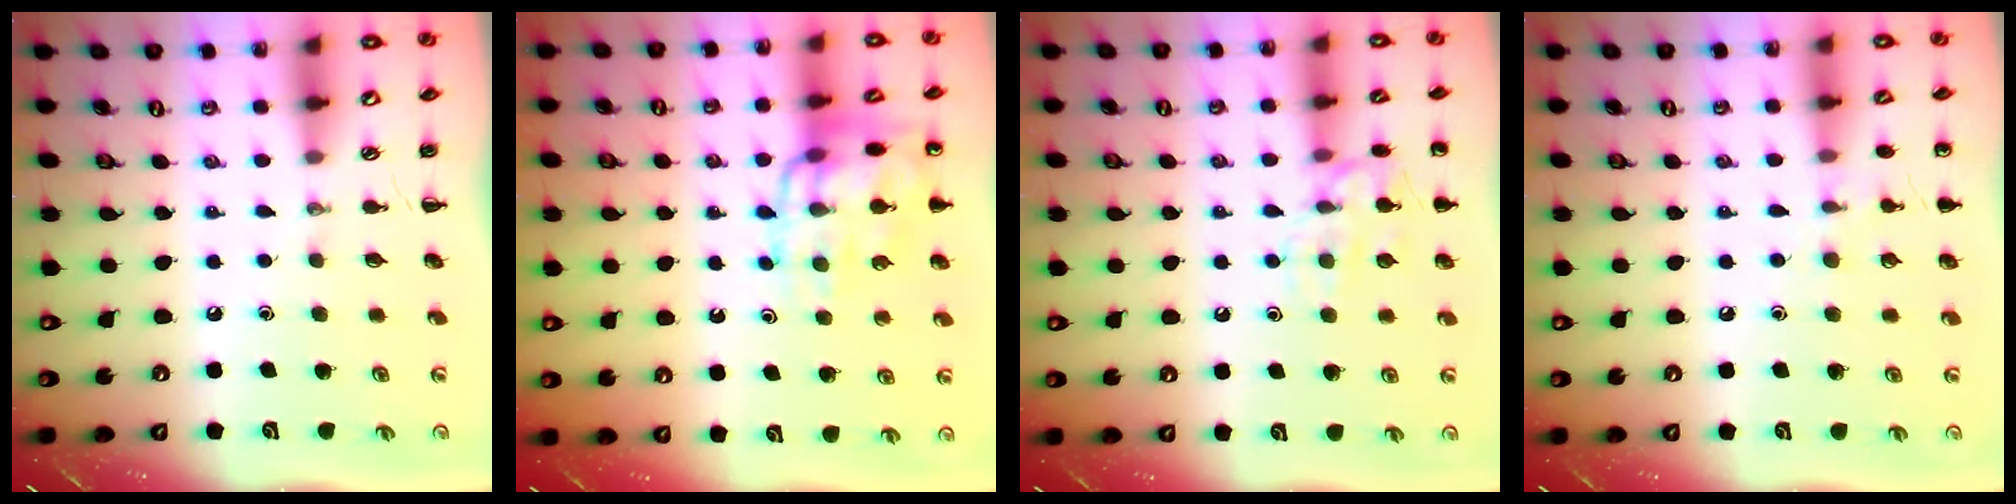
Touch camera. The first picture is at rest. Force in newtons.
{"total": 15.0, "press": 14.9, "slide": 1.6}
{"total": 11.8, "press": 11.7, "slide": 1.0}
{"total": 6.7, "press": 6.4, "slide": 2.2}